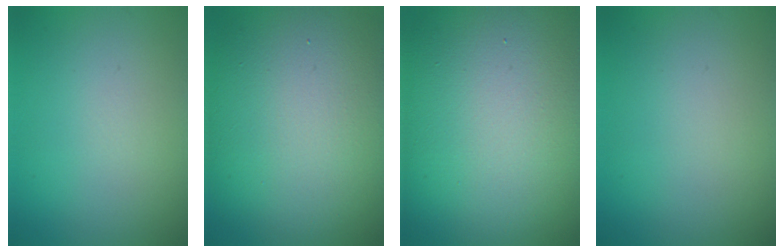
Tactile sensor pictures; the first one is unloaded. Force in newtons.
{"total": 16.0, "press": 15.9, "slide": 1.3}
{"total": 21.7, "press": 21.7, "slide": 0.8}
{"total": 0.0}